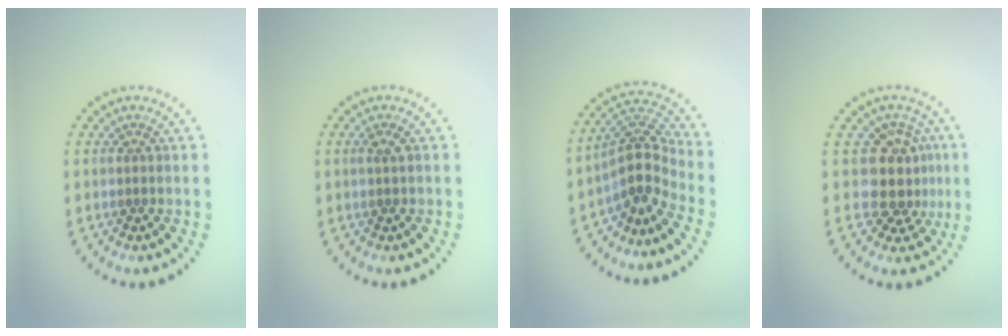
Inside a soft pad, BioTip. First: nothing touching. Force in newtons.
{"total": 0.9, "press": 0.9, "slide": 0.3}
{"total": 3.9, "press": 2.8, "slide": 2.6}
{"total": 3.8, "press": 3.0, "slide": 2.4}